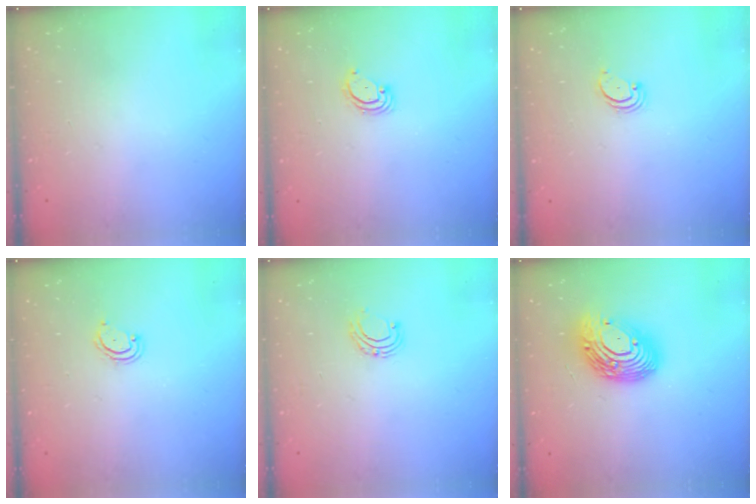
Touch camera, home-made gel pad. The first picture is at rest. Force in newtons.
{"total": 2.8, "press": 2.8, "slide": 0.2}
{"total": 2.2, "press": 2.2, "slide": 0.2}
{"total": 3.5, "press": 3.5, "slide": 0.3}
{"total": 5.9, "press": 5.9, "slide": 0.6}
{"total": 16.4, "press": 16.4, "slide": 1.2}